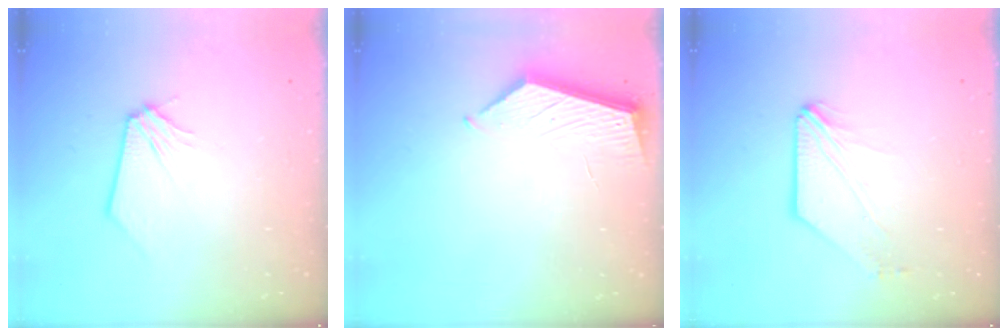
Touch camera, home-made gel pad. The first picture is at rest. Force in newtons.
{"total": 5.4, "press": 5.4, "slide": 0.4}
{"total": 1.3, "press": 1.3, "slide": 0.3}